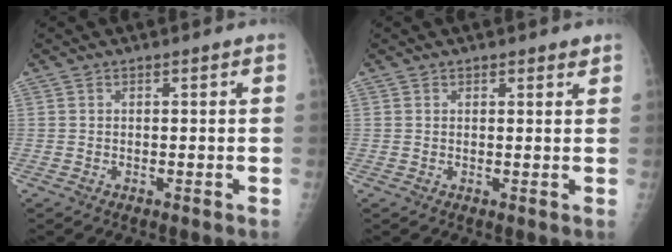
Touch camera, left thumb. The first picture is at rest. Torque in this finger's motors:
{"motor_torque": [-0.26, -0.07, -0.21, -0.21, 0.00]}